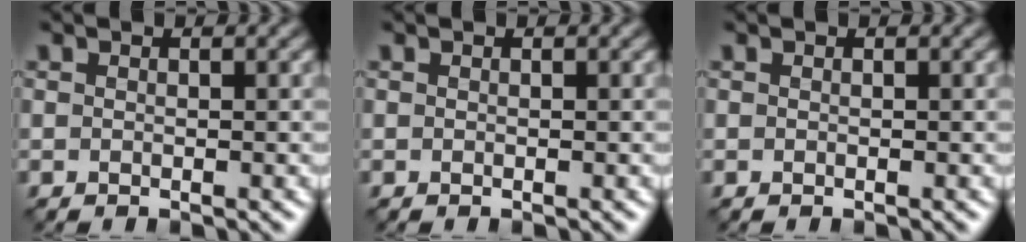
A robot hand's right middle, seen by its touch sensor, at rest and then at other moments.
{"total": 0.0}
{"total": 0.0}